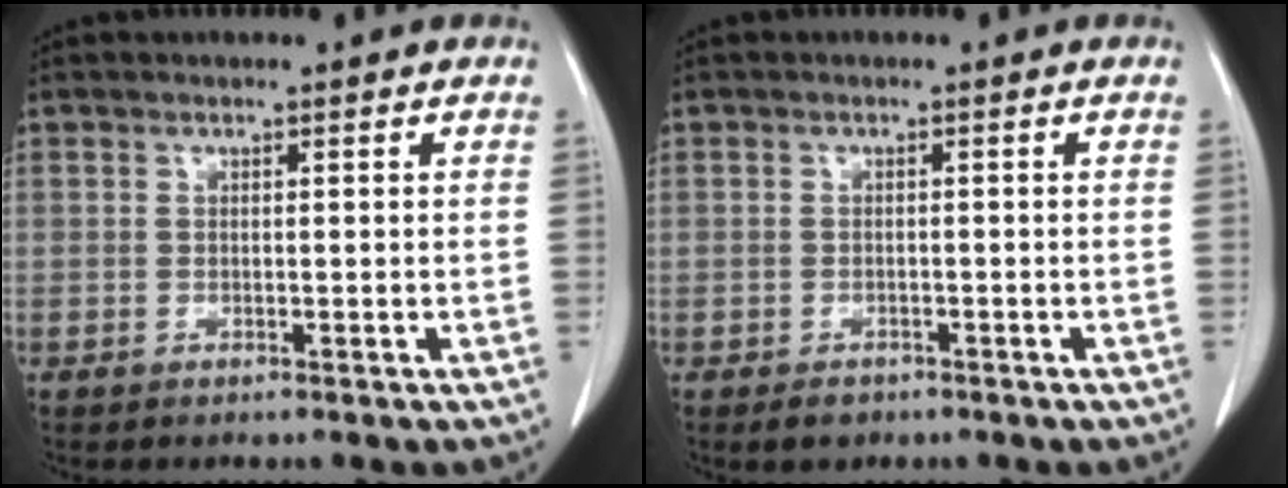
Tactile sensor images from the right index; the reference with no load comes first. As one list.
[{"total": 2.0, "force": [-1.3, 1.4, 0.6], "torque": [-0.010, 0.001, -0.016]}]